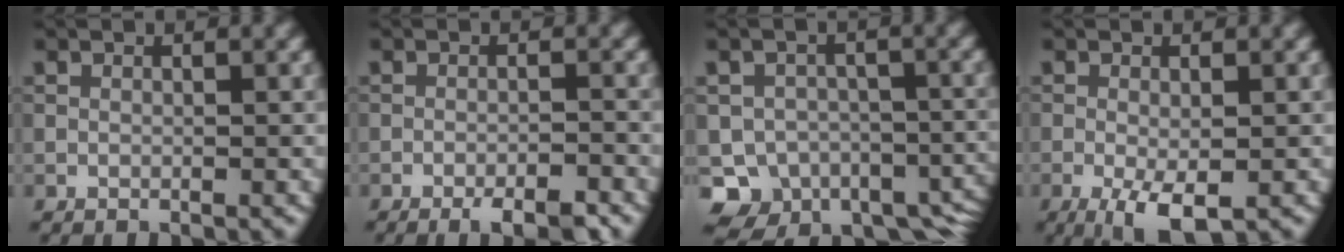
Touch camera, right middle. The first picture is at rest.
{"total": 4.0, "force": [-3.0, 0.7, 2.5], "torque": [-0.042, -0.001, -0.042]}
{"total": 9.3, "force": [-6.0, 6.8, 2.3], "torque": [-0.021, -0.007, -0.075]}
{"total": 3.9, "force": [-1.5, 1.3, 3.3], "torque": [-0.063, -0.009, -0.026]}